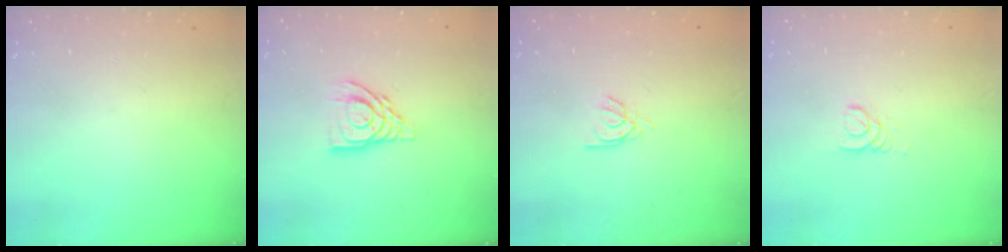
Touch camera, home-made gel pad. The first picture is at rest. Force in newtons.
{"total": 11.8, "press": 11.7, "slide": 1.1}
{"total": 2.0, "press": 1.9, "slide": 0.4}
{"total": 2.6, "press": 2.6, "slide": 0.2}